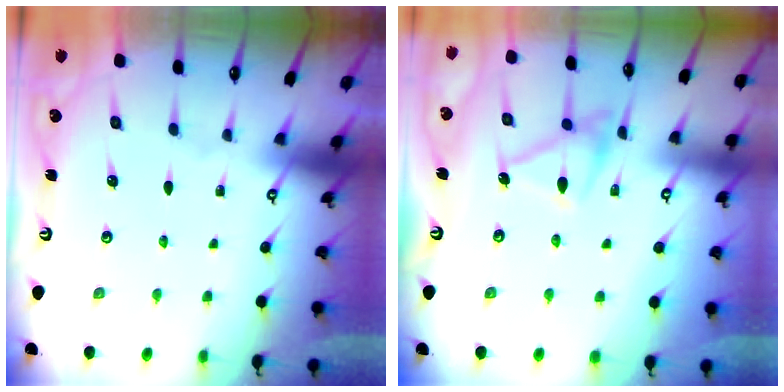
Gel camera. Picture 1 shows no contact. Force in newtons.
{"total": 14.5, "press": 14.5, "slide": 0.7}